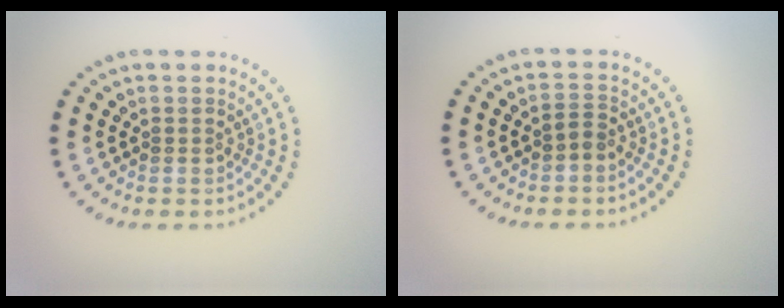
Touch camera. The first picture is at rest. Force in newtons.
{"total": 1.2, "press": 0.9, "slide": 0.7}